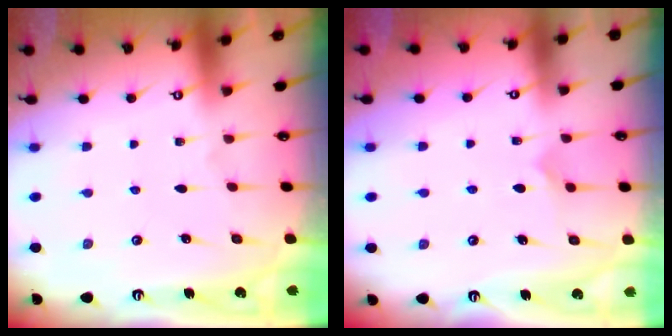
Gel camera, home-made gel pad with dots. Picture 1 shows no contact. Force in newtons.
{"total": 5.1, "press": 5.1, "slide": 0.2}